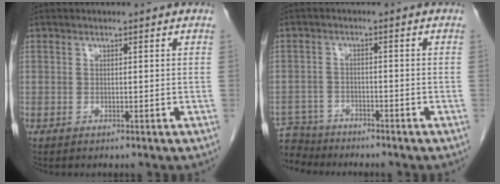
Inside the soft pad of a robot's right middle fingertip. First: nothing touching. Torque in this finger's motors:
{"motor_torque": [0.10, -0.03, 0.05, 0.01]}